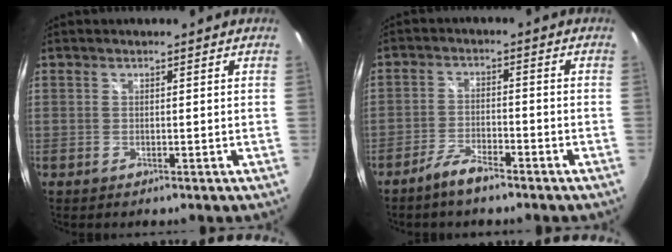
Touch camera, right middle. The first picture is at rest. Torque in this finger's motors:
{"motor_torque": [0.73, -0.73, 0.04, 0.05]}